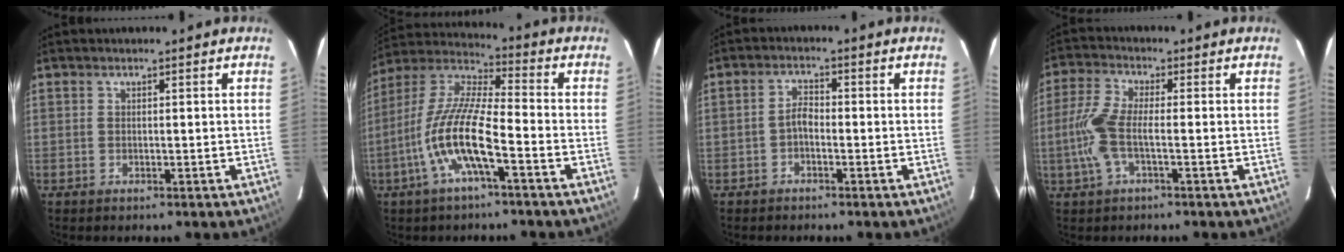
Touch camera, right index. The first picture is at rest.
{"total": 13.5, "force": [-5.3, 2.4, 12.2], "torque": [-0.250, -0.001, -0.108]}
{"total": 2.2, "force": [-1.2, 1.1, 1.5], "torque": [-0.032, 0.009, -0.024]}
{"total": 7.7, "force": [-1.7, 2.2, 7.2], "torque": [-0.166, 0.003, -0.034]}